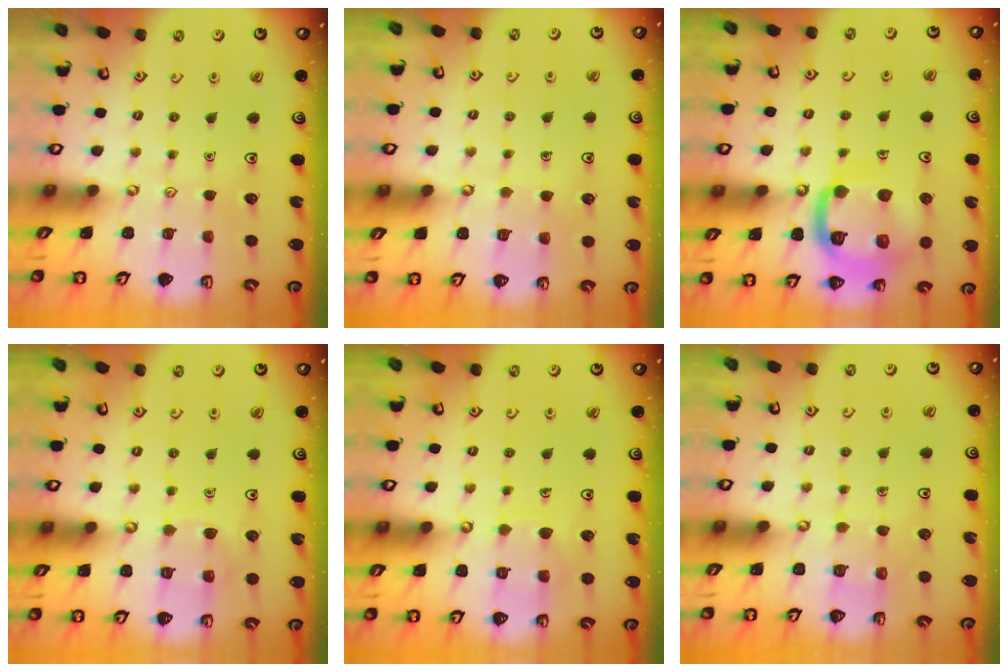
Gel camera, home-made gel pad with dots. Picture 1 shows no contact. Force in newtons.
{"total": 4.9, "press": 4.9, "slide": 0.3}
{"total": 18.2, "press": 18.1, "slide": 2.0}
{"total": 7.7, "press": 7.6, "slide": 0.7}
{"total": 7.8, "press": 7.8, "slide": 0.7}
{"total": 2.7, "press": 2.7, "slide": 0.1}